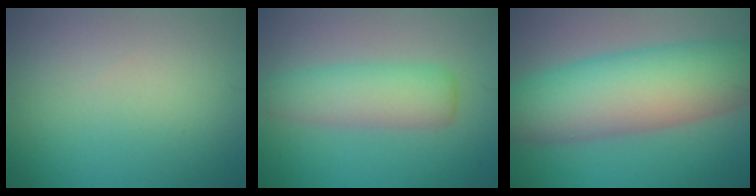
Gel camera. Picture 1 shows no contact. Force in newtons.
{"total": 4.6, "press": 4.6, "slide": 0.1}
{"total": 11.1, "press": 11.1, "slide": 0.6}